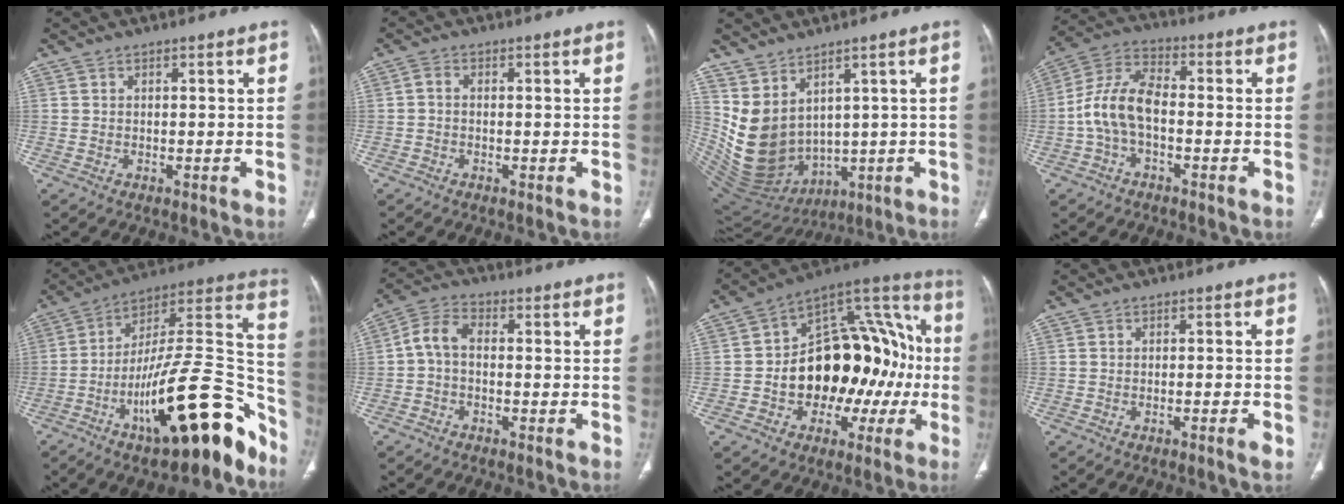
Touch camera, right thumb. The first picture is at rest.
{"total": 1.4, "force": [-0.2, 1.0, 1.0], "torque": [-0.015, 0.003, -0.007]}
{"total": 13.8, "force": [2.9, 9.7, 9.3], "torque": [-0.159, -0.027, 0.101]}
{"total": 9.8, "force": [-1.9, 5.4, 8.0], "torque": [-0.161, 0.035, -0.045]}
{"total": 26.7, "force": [-14.2, 8.4, 20.9], "torque": [-0.249, 0.105, -0.224]}
{"total": 5.5, "force": [-0.6, 3.5, 4.3], "torque": [-0.082, 0.022, -0.022]}
{"total": 25.3, "force": [-2.6, 16.4, 19.2], "torque": [-0.231, 0.057, -0.030]}
{"total": 2.0, "force": [-0.8, 0.1, 1.8], "torque": [-0.038, -0.003, -0.015]}